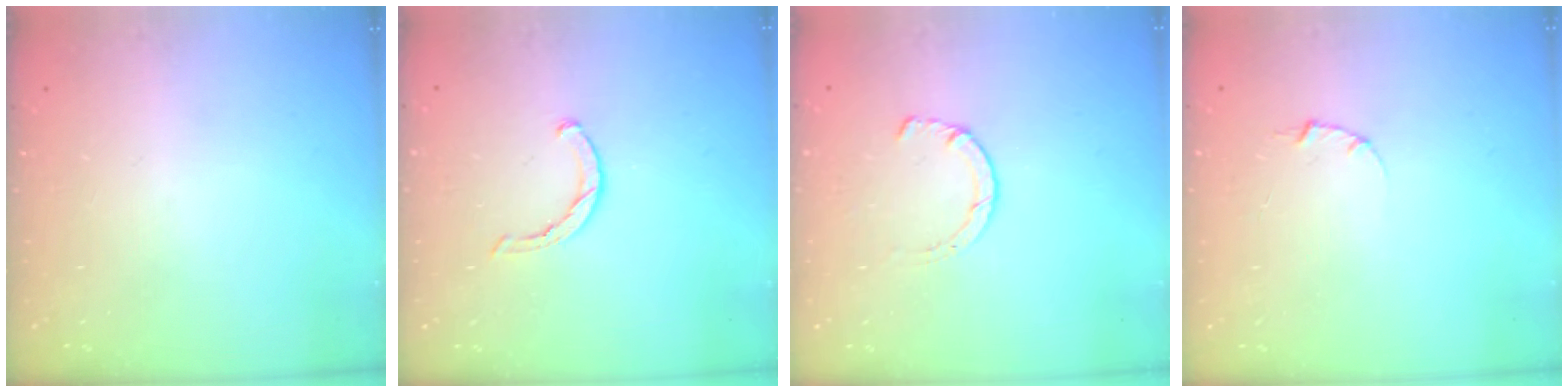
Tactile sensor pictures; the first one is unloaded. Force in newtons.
{"total": 1.8, "press": 1.8, "slide": 0.3}
{"total": 1.5, "press": 1.5, "slide": 0.3}
{"total": 1.0, "press": 1.0, "slide": 0.3}